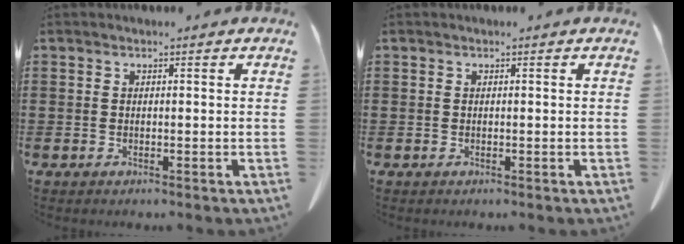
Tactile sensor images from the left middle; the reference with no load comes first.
{"total": 0.0}